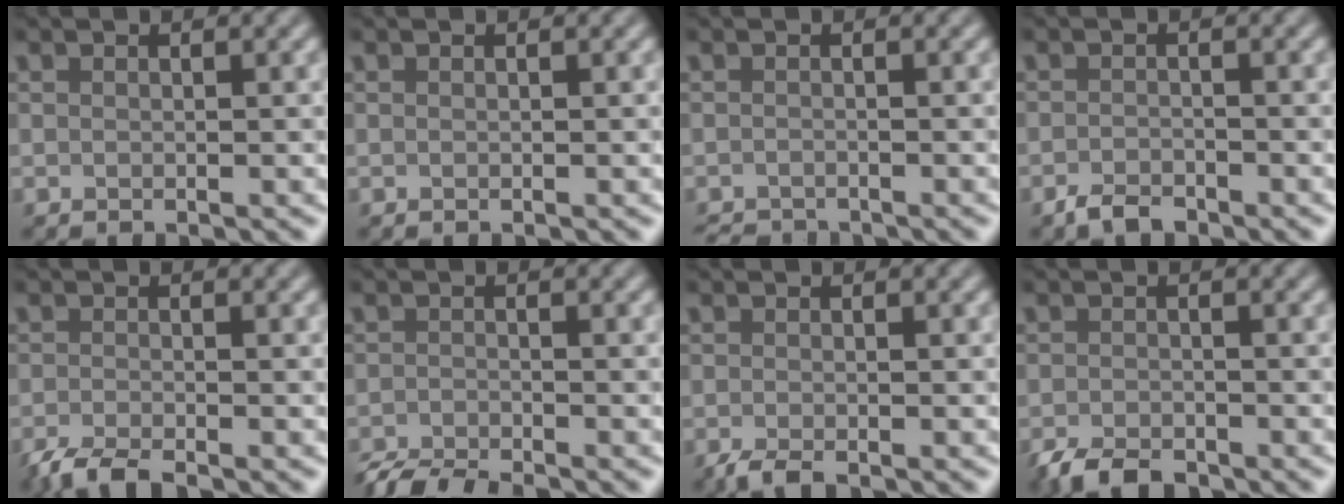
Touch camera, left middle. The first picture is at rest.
{"total": 0.0}
{"total": 2.4, "force": [-2.4, 0.4, 0.4], "torque": [-0.001, -0.010, -0.039]}
{"total": 1.7, "force": [-1.4, 0.7, 0.7], "torque": [-0.013, 0.002, -0.029]}
{"total": 3.0, "force": [-2.4, 0.5, 1.7], "torque": [-0.034, -0.008, -0.051]}
{"total": 4.0, "force": [-3.7, 0.4, 1.4], "torque": [-0.024, -0.009, -0.073]}
{"total": 1.7, "force": [-1.4, 0.3, 1.0], "torque": [-0.018, -0.005, -0.028]}
{"total": 3.3, "force": [-2.6, 1.3, 1.5], "torque": [-0.027, -0.005, -0.052]}